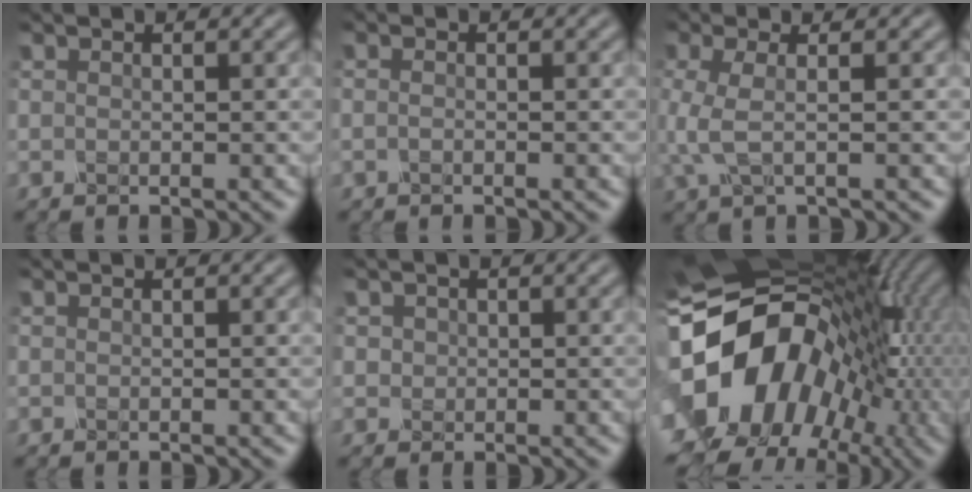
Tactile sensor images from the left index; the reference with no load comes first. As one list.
[{"total": 0.8, "force": [-0.4, 0.4, 0.6], "torque": [-0.018, -0.003, -0.016]}, {"total": 3.3, "force": [-0.4, 1.1, 3.1], "torque": [-0.083, 0.000, -0.012]}, {"total": 0.0}, {"total": 1.0, "force": [0.0, 1.0, 0.2], "torque": [-0.002, -0.002, 0.001]}, {"total": 18.3, "force": [-2.6, 14.5, 10.9], "torque": [-0.184, -0.010, -0.044]}]